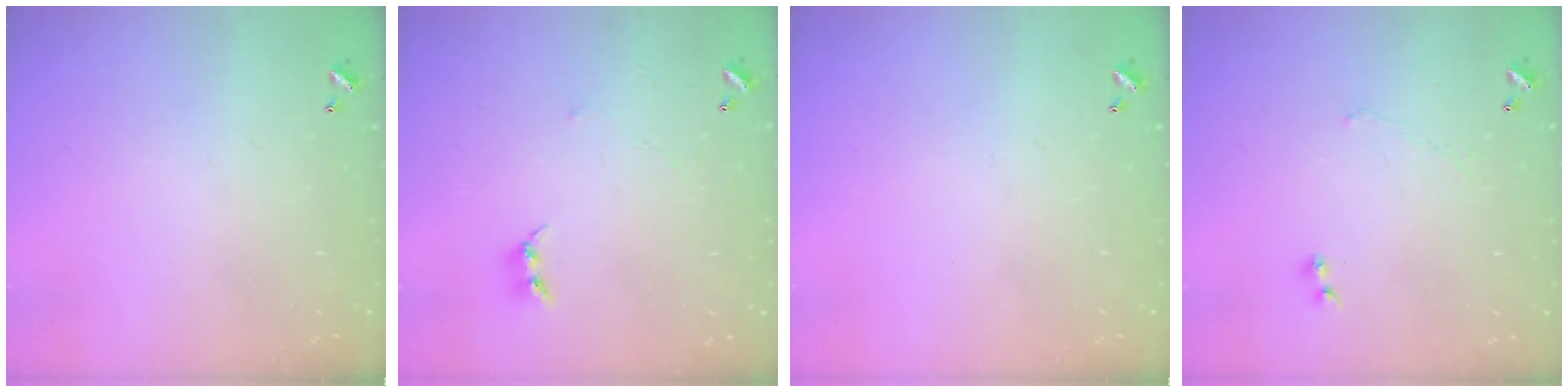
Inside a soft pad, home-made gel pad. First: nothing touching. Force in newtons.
{"total": 2.4, "press": 2.4, "slide": 0.4}
{"total": 0.0}
{"total": 1.5, "press": 1.4, "slide": 0.6}